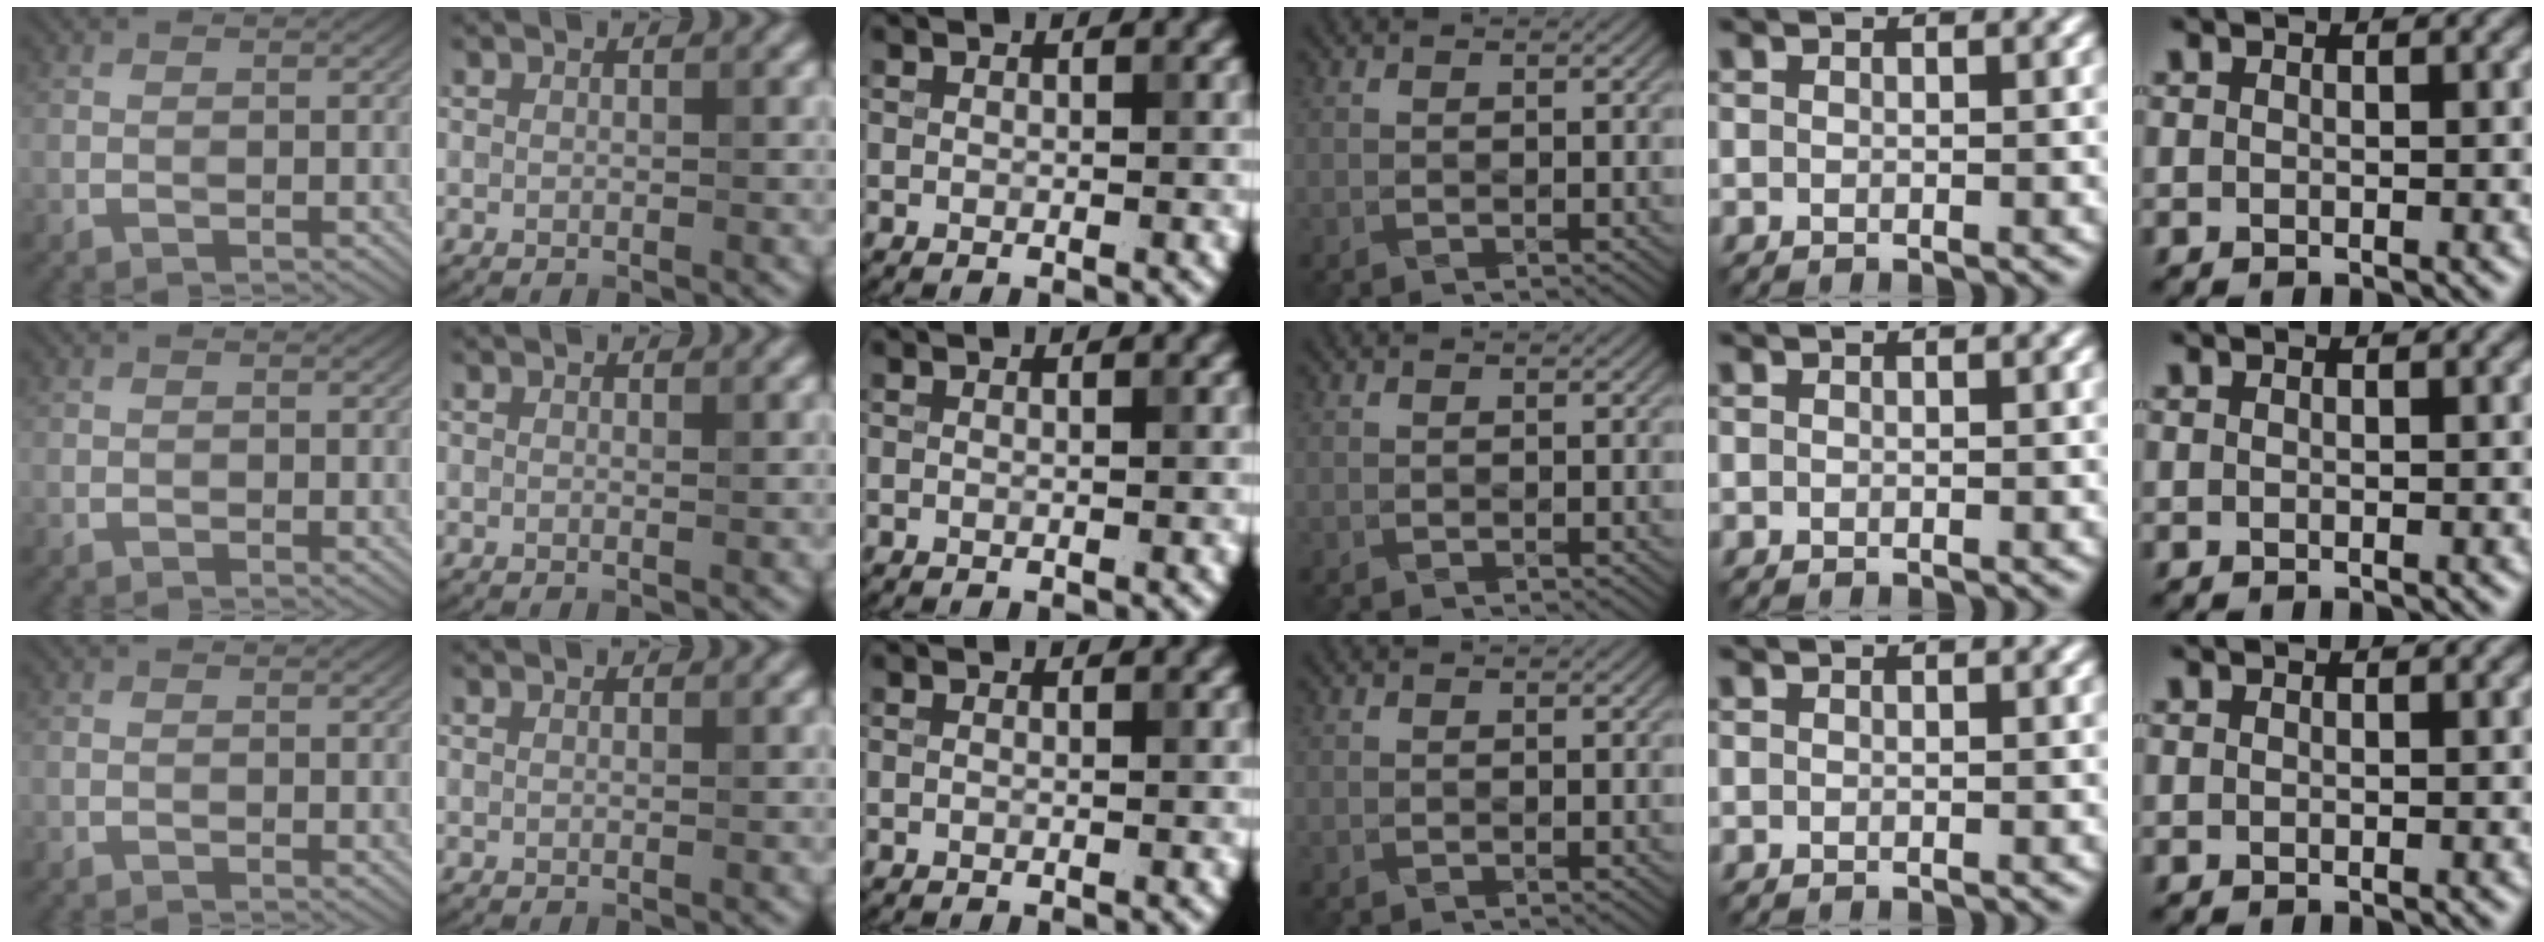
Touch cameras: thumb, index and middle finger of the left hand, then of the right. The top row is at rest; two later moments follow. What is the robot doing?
{"motion": "wrap", "object": "aluminum foil"}